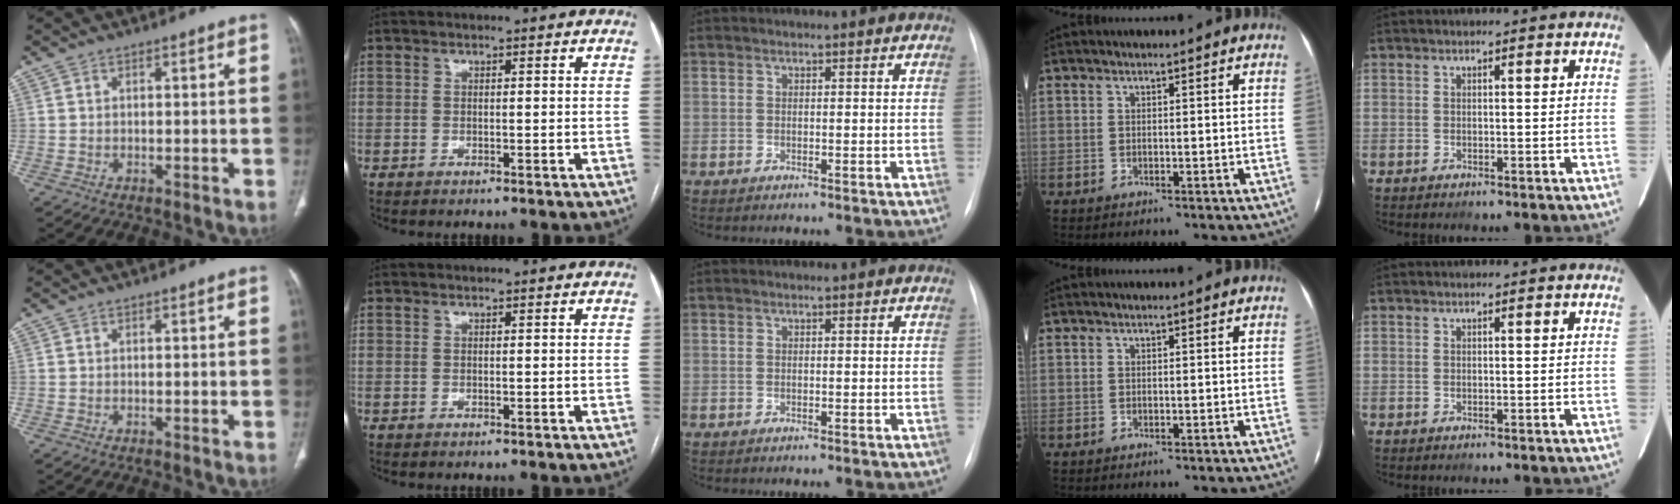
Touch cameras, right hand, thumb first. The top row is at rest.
{}